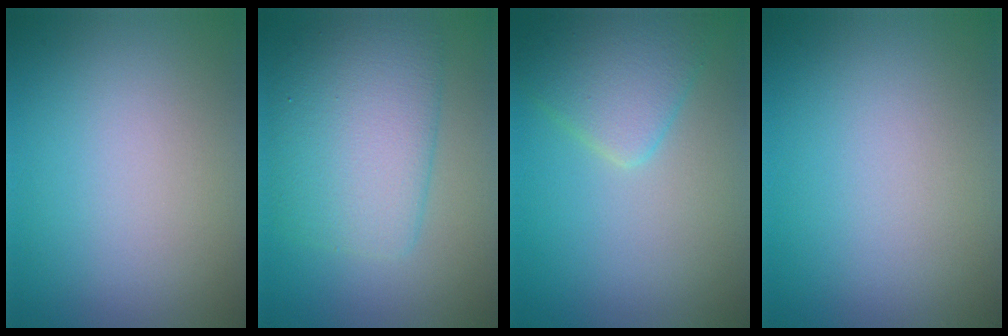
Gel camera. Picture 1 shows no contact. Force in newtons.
{"total": 6.7, "press": 6.7, "slide": 0.1}
{"total": 3.9, "press": 3.9, "slide": 0.2}
{"total": 0.0}